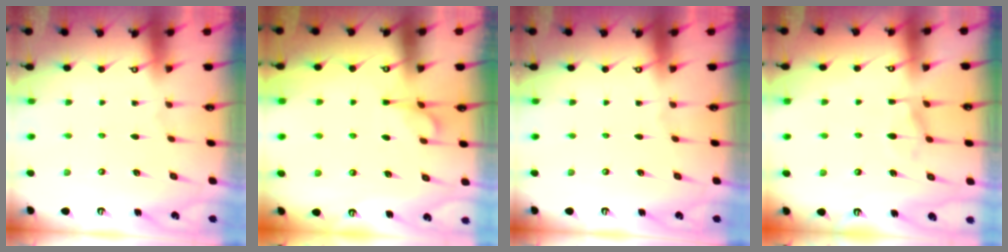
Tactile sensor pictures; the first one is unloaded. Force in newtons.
{"total": 2.9, "press": 2.7, "slide": 1.1}
{"total": 0.0}
{"total": 7.0, "press": 7.0, "slide": 0.8}